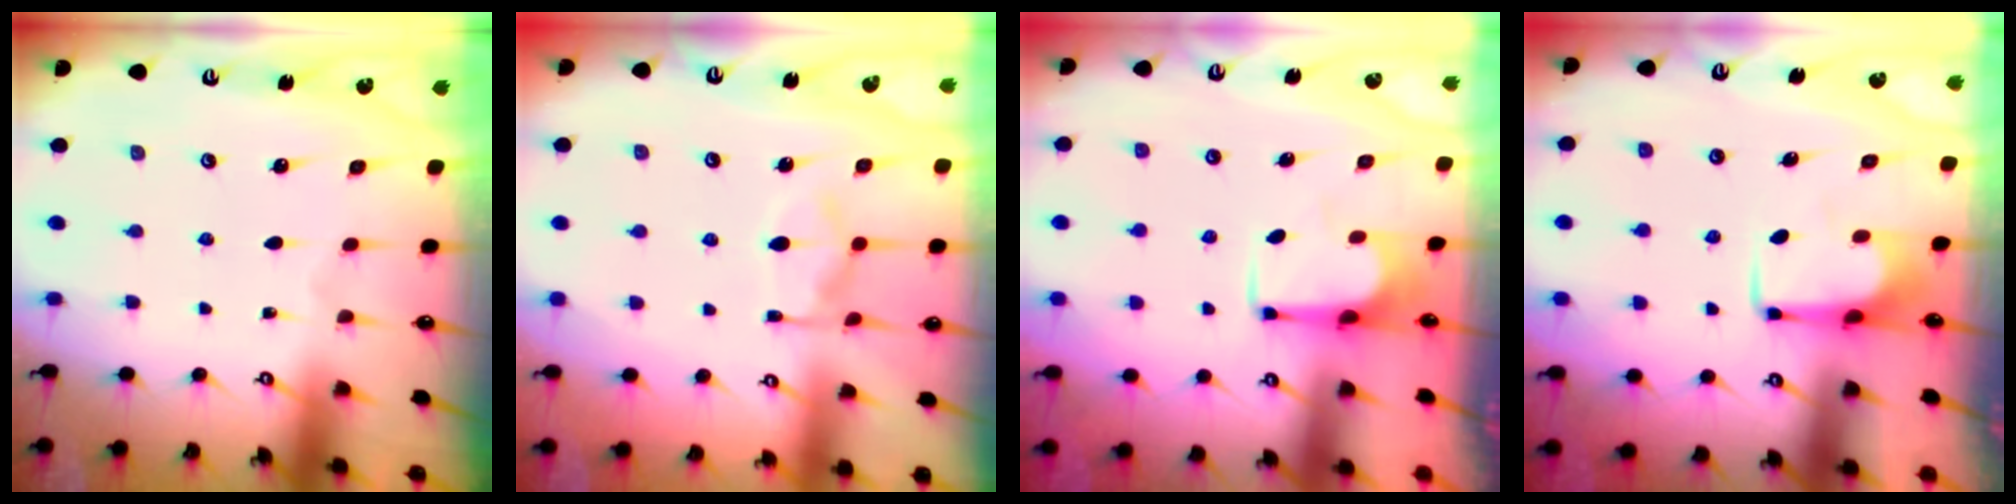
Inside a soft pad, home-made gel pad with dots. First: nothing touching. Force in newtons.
{"total": 6.9, "press": 6.7, "slide": 1.4}
{"total": 3.7, "press": 3.6, "slide": 0.8}
{"total": 2.0, "press": 1.9, "slide": 0.4}